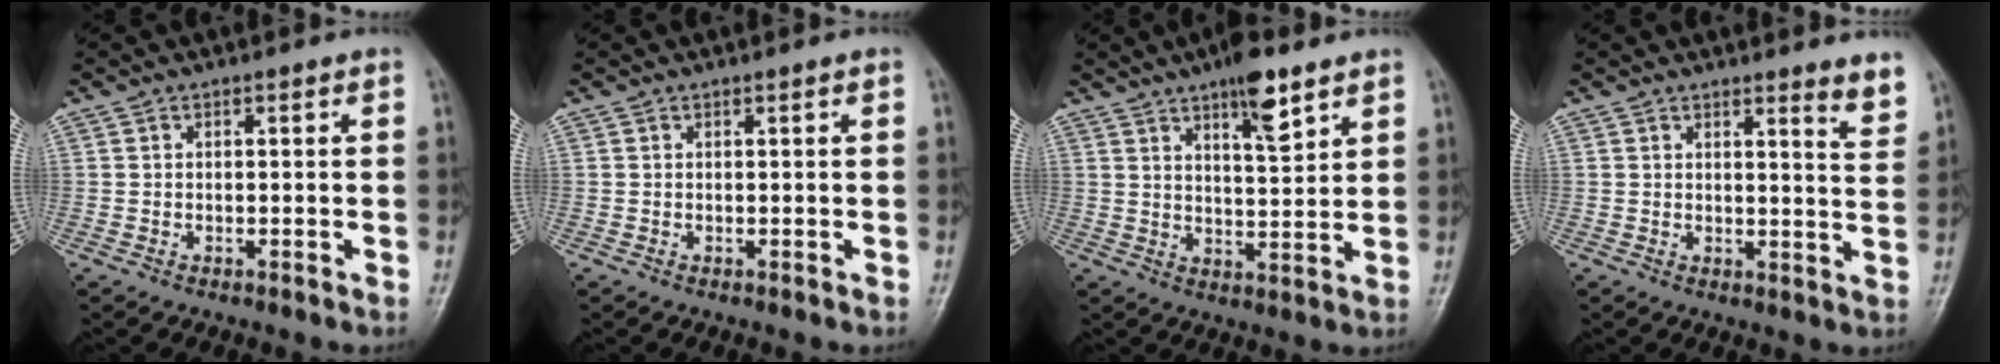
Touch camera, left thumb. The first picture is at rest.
{"total": 0.0}
{"total": 8.7, "force": [5.5, 2.5, 6.3], "torque": [-0.088, -0.031, 0.087]}
{"total": 4.3, "force": [3.5, 0.4, 2.4], "torque": [-0.025, -0.037, 0.038]}